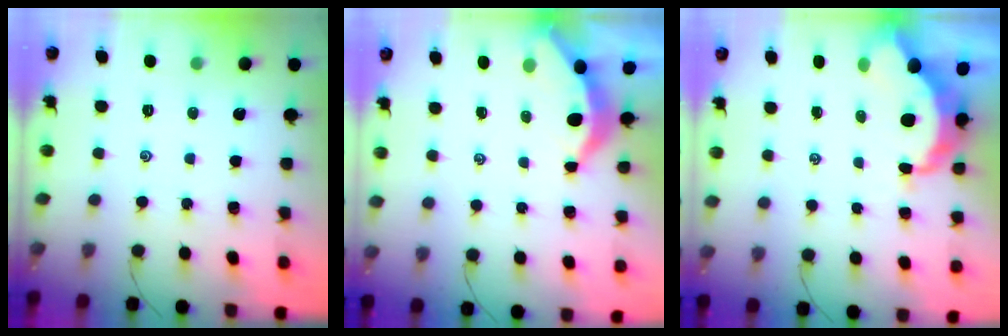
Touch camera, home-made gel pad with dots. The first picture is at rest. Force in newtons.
{"total": 4.7, "press": 4.7, "slide": 0.5}
{"total": 8.4, "press": 8.3, "slide": 1.0}